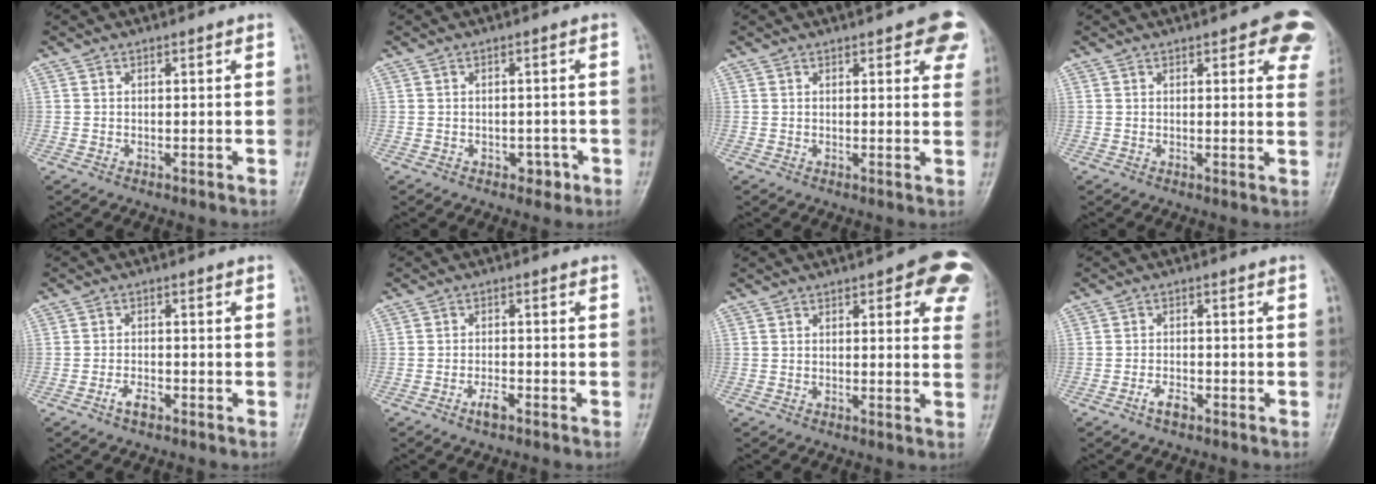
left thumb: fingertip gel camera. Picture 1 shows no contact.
{"total": 2.5, "force": [-1.2, 1.8, 1.3], "torque": [-0.003, 0.010, -0.013]}
{"total": 7.7, "force": [4.2, 2.8, 5.8], "torque": [-0.039, -0.009, 0.043]}
{"total": 9.2, "force": [5.0, 3.5, 6.8], "torque": [-0.040, -0.013, 0.046]}
{"total": 2.5, "force": [-1.6, 1.1, 1.6], "torque": [-0.033, 0.009, -0.031]}
{"total": 2.5, "force": [-1.6, 0.8, 1.7], "torque": [-0.034, 0.009, -0.032]}
{"total": 11.1, "force": [5.4, 4.5, 8.6], "torque": [-0.053, -0.014, 0.048]}
{"total": 2.5, "force": [-1.6, 1.0, 1.6], "torque": [-0.032, 0.009, -0.031]}